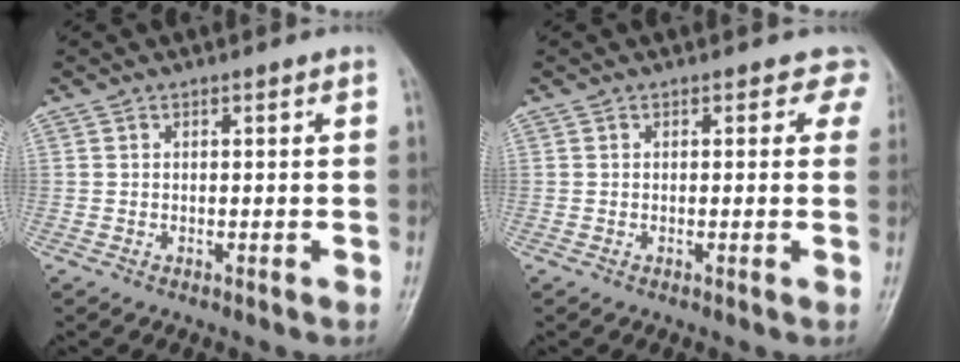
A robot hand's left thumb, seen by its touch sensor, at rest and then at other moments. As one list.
[{"total": 2.4, "force": [1.4, 1.8, 0.9], "torque": [0.025, -0.002, -0.004]}]